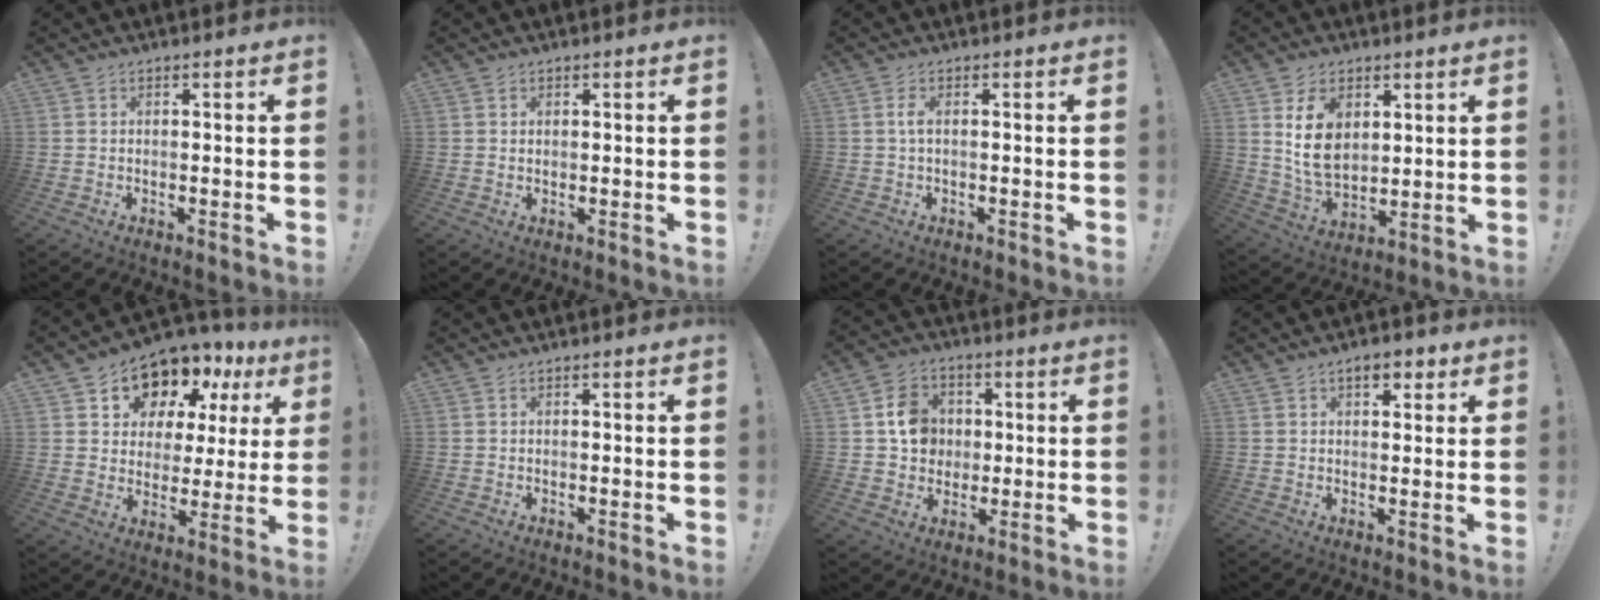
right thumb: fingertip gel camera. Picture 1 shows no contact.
{"total": 0.7, "force": [0.6, 0.4, 0.2], "torque": [-0.003, -0.001, 0.011]}
{"total": 2.2, "force": [0.0, 0.7, 2.1], "torque": [-0.046, 0.008, 0.000]}
{"total": 12.9, "force": [4.6, 9.3, 7.7], "torque": [-0.133, -0.014, 0.091]}
{"total": 11.5, "force": [8.4, 7.1, 3.2], "torque": [-0.050, -0.076, 0.160]}
{"total": 0.0}
{"total": 10.4, "force": [1.6, 9.5, 4.1], "torque": [-0.055, 0.009, 0.040]}
{"total": 4.8, "force": [2.6, 2.5, 3.1], "torque": [-0.039, -0.004, 0.043]}